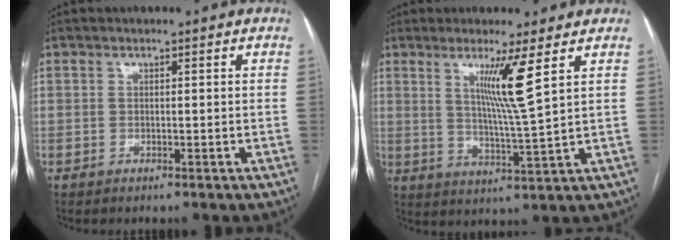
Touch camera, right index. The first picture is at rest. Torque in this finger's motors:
{"motor_torque": [0.94, 0.75, 0.47, 0.12]}